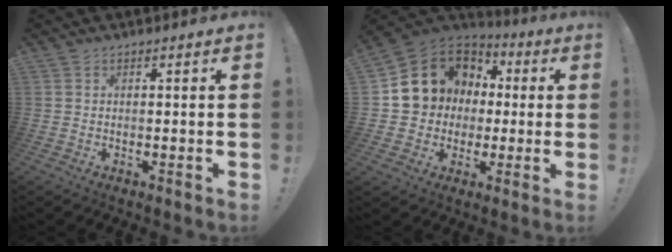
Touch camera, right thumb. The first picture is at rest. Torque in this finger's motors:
{"motor_torque": [1.69, 1.69, 0.09, 0.03, 0.39]}